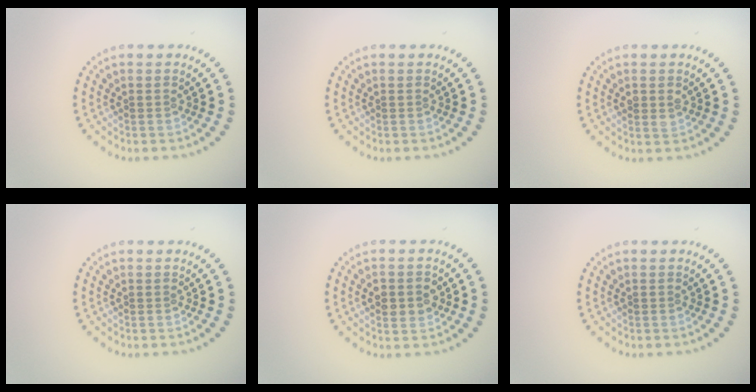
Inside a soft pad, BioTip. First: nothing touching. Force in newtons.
{"total": 0.0}
{"total": 1.1, "press": 1.1, "slide": 0.2}
{"total": 0.0}
{"total": 2.3, "press": 2.3, "slide": 0.0}
{"total": 0.0}